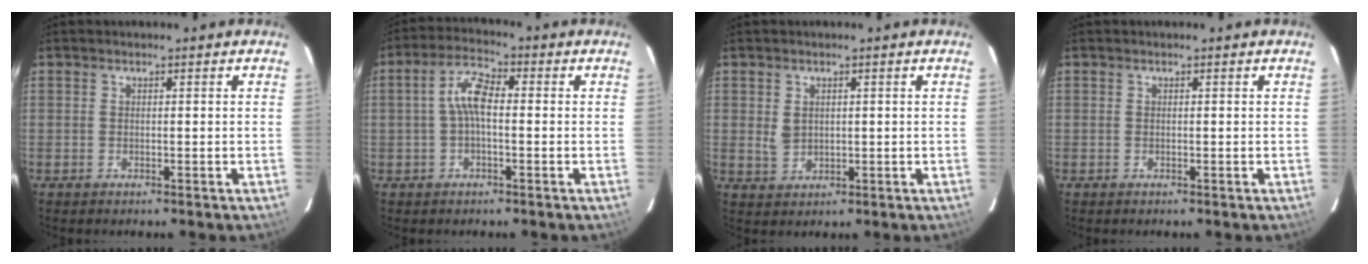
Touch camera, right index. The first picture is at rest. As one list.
[{"total": 5.8, "force": [-0.2, 2.2, 5.3], "torque": [-0.110, 0.020, -0.005]}, {"total": 3.2, "force": [0.7, 2.5, 1.8], "torque": [-0.031, 0.002, 0.019]}, {"total": 0.0}]